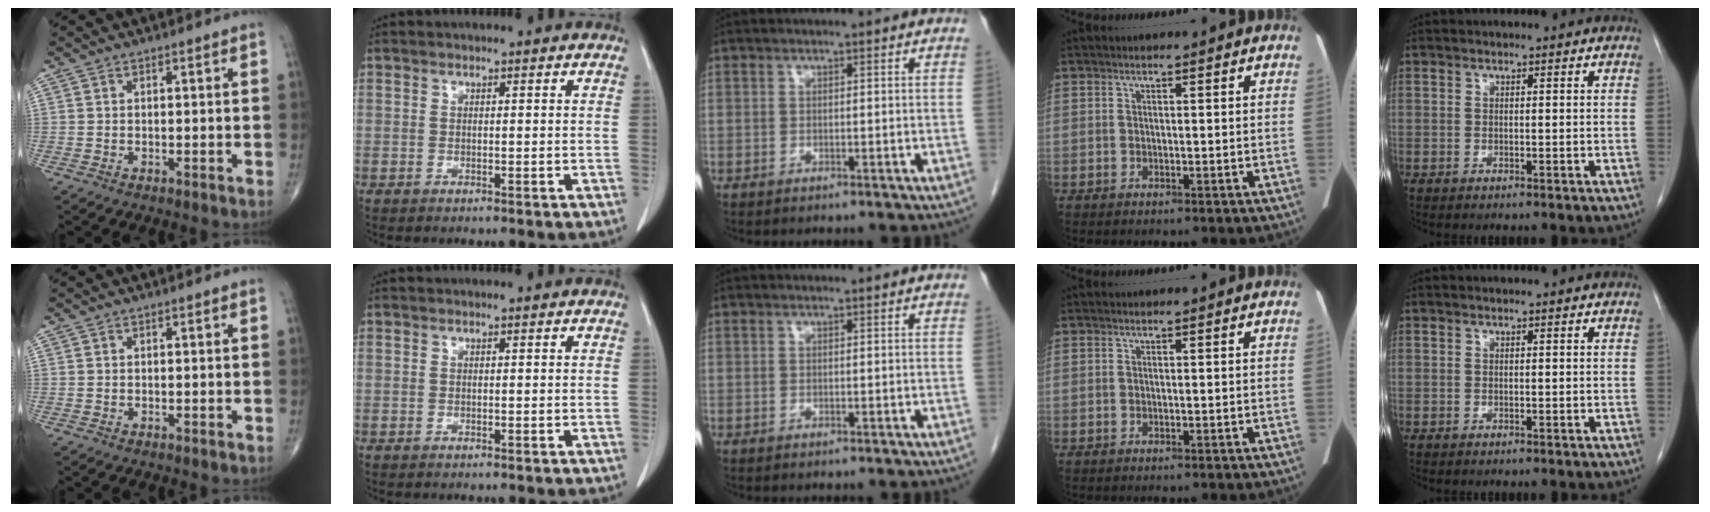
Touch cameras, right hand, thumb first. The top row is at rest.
{}